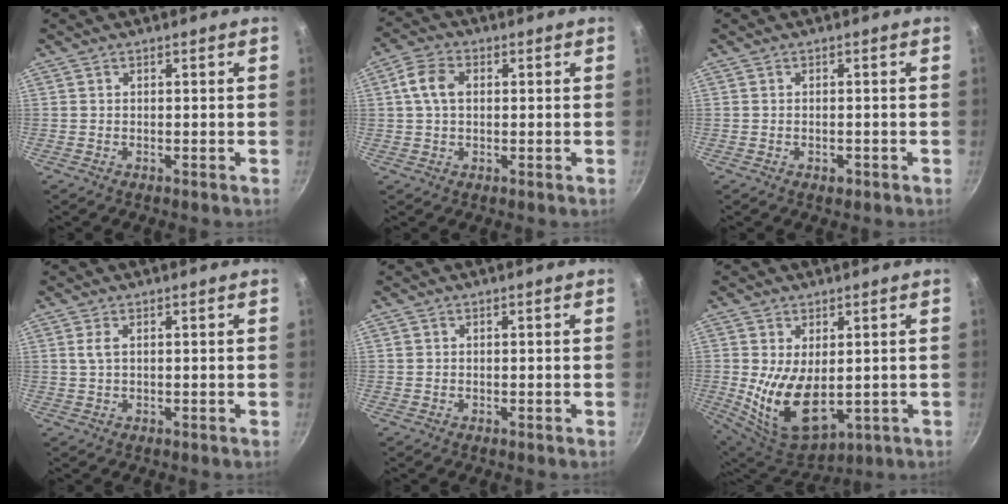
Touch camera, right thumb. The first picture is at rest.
{"total": 5.8, "force": [0.9, 3.9, 4.2], "torque": [-0.079, 0.013, 0.010]}
{"total": 1.4, "force": [-0.7, 0.8, 0.9], "torque": [-0.014, 0.002, -0.009]}
{"total": 1.9, "force": [0.5, 0.7, 1.7], "torque": [-0.038, 0.001, 0.013]}
{"total": 0.6, "force": [0.1, 0.6, 0.1], "torque": [0.000, 0.003, 0.001]}
{"total": 13.2, "force": [-0.2, 7.7, 10.7], "torque": [-0.179, -0.026, 0.021]}